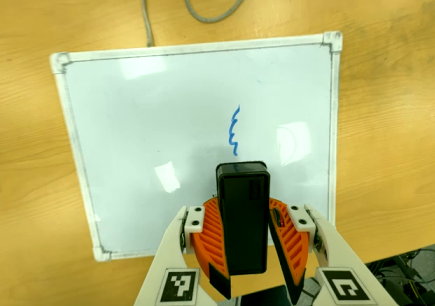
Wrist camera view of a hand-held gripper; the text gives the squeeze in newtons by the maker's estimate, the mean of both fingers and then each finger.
{"total": 8.3, "left": 9.2, "right": 7.4}